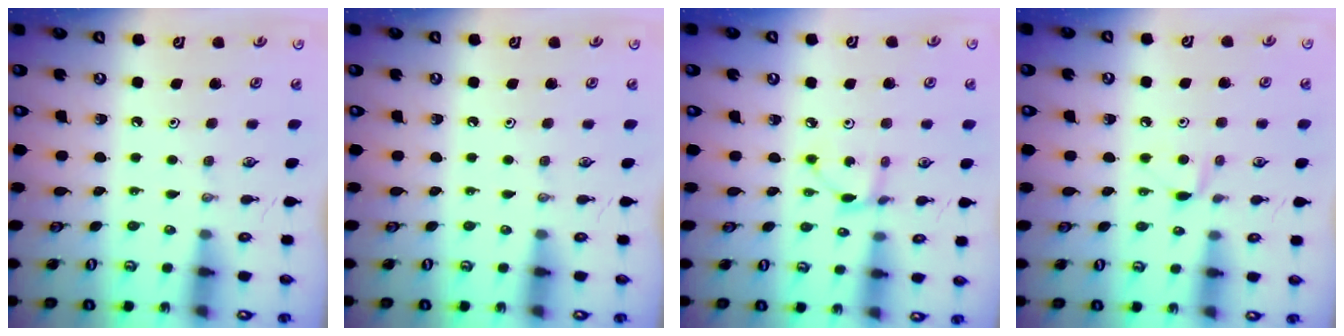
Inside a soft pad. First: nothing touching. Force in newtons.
{"total": 0.0}
{"total": 2.8, "press": 2.8, "slide": 0.1}
{"total": 5.0, "press": 4.9, "slide": 0.7}